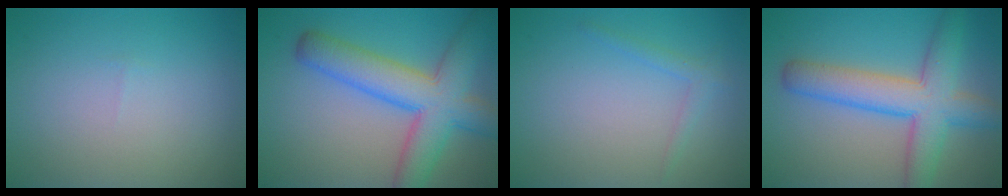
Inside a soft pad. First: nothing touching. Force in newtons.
{"total": 8.4, "press": 8.4, "slide": 0.4}
{"total": 1.3, "press": 1.2, "slide": 0.1}
{"total": 7.2, "press": 7.2, "slide": 0.2}